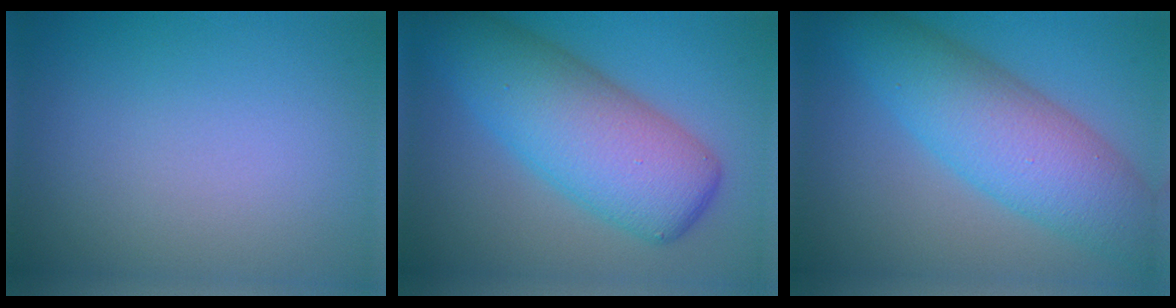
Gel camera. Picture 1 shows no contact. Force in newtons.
{"total": 8.9, "press": 8.9, "slide": 0.2}
{"total": 7.8, "press": 7.8, "slide": 0.1}